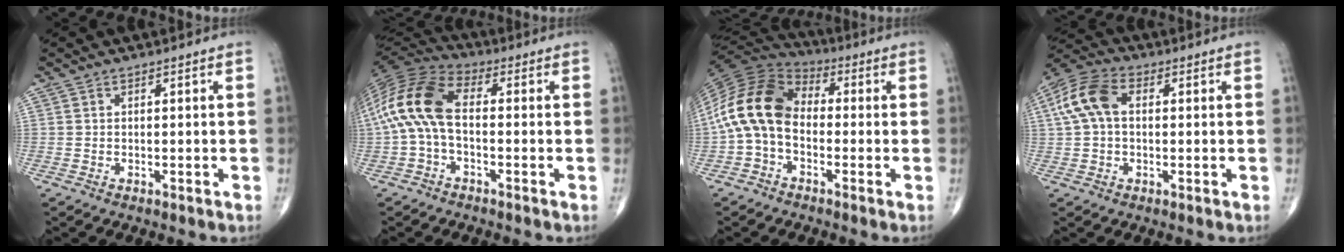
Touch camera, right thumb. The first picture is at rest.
{"total": 13.7, "force": [-0.4, 7.2, 11.6], "torque": [-0.246, 0.033, -0.020]}
{"total": 14.6, "force": [-1.4, 9.8, 10.7], "torque": [-0.206, 0.041, -0.039]}
{"total": 9.7, "force": [1.5, 6.2, 7.3], "torque": [-0.159, 0.029, 0.022]}